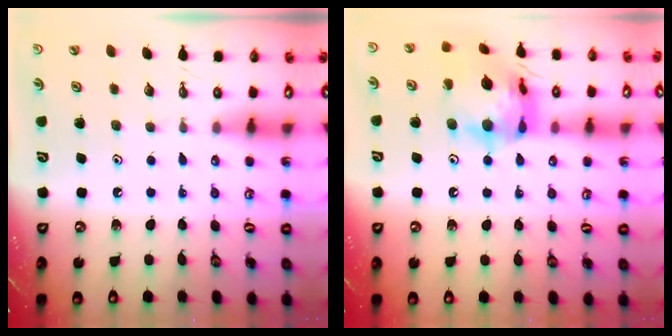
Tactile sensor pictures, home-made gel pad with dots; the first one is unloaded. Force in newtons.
{"total": 16.6, "press": 16.5, "slide": 1.7}